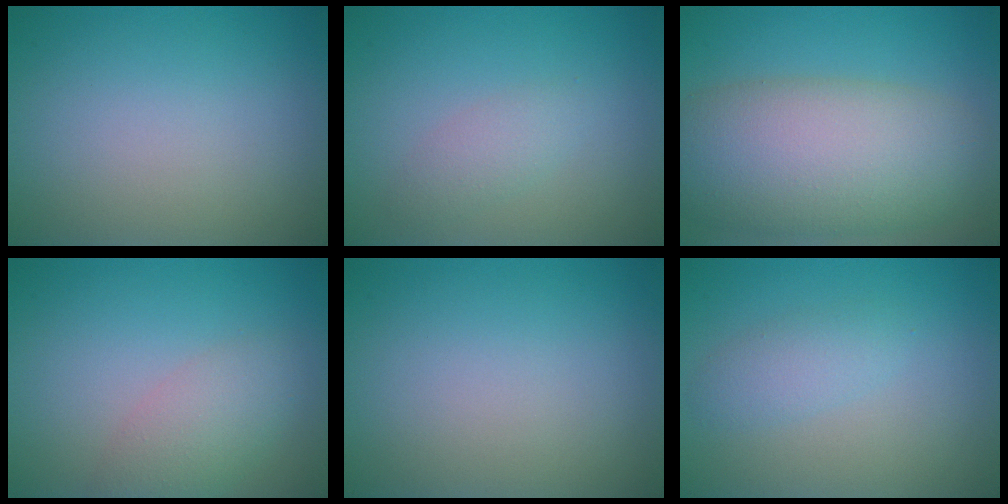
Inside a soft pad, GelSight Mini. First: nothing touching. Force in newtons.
{"total": 1.6, "press": 1.6, "slide": 0.1}
{"total": 10.7, "press": 10.6, "slide": 0.4}
{"total": 3.2, "press": 3.2, "slide": 0.1}
{"total": 0.0}
{"total": 2.0, "press": 2.0, "slide": 0.1}